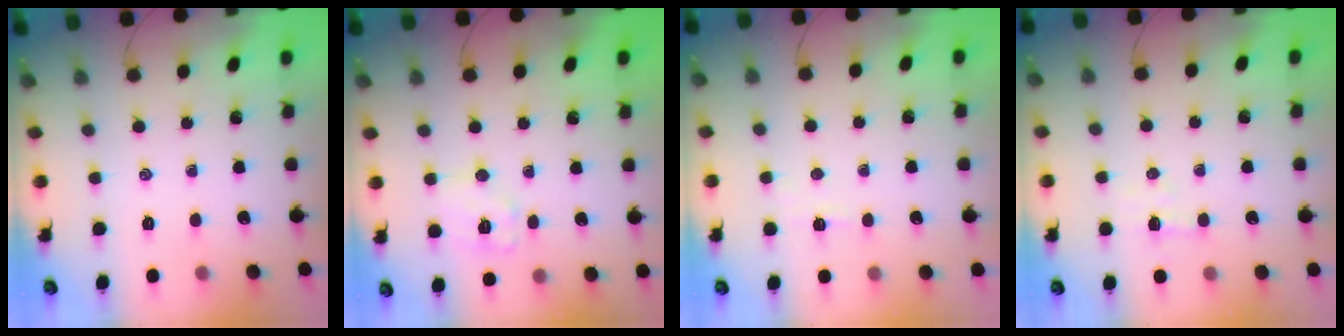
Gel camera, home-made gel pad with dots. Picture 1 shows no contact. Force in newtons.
{"total": 8.3, "press": 8.3, "slide": 1.0}
{"total": 2.8, "press": 2.7, "slide": 0.9}
{"total": 3.3, "press": 3.2, "slide": 0.9}